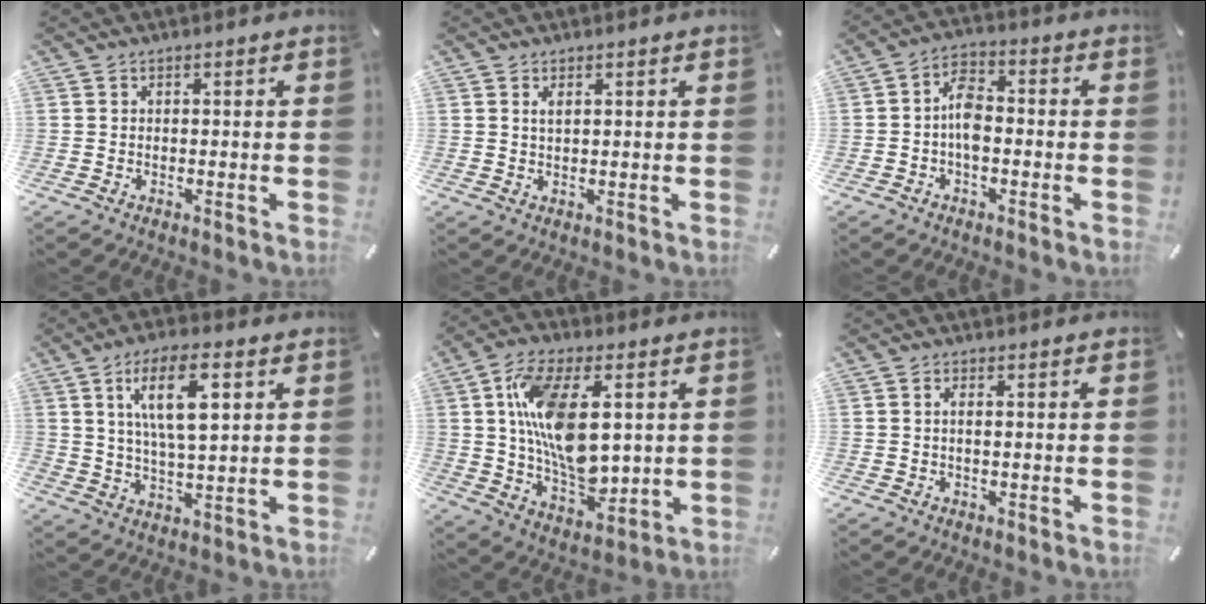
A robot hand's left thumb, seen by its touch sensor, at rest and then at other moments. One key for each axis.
{"total": 1.4, "fx": 0.7, "fy": 0.5, "fz": 1.2, "tx": -0.025, "ty": 0.000, "tz": 0.011}
{"total": 6.6, "fx": -1.4, "fy": 3.7, "fz": 5.2, "tx": -0.102, "ty": 0.013, "tz": -0.025}
{"total": 12.6, "fx": 5.0, "fy": 4.8, "fz": 10.6, "tx": -0.194, "ty": 0.001, "tz": 0.082}
{"total": 16.8, "fx": 3.3, "fy": 9.6, "fz": 13.4, "tx": -0.250, "ty": -0.001, "tz": 0.060}
{"total": 1.3, "fx": 0.2, "fy": 0.3, "fz": 1.3, "tx": -0.025, "ty": -0.001, "tz": 0.002}